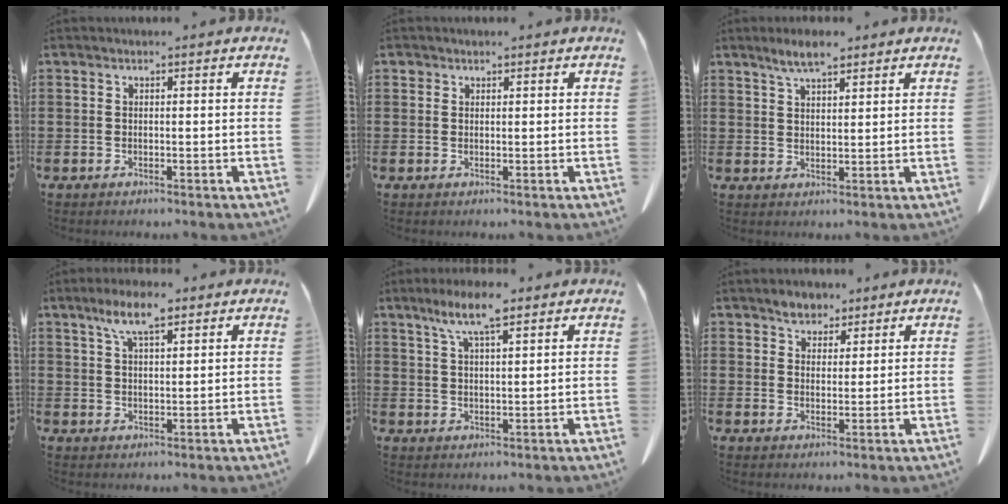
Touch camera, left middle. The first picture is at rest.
{"total": 0.9, "force": [0.7, 0.6, 0.1], "torque": [-0.006, 0.001, 0.016]}
{"total": 4.5, "force": [3.6, 1.0, 2.6], "torque": [-0.057, -0.002, 0.065]}
{"total": 6.4, "force": [4.1, 1.5, 4.7], "torque": [-0.099, -0.002, 0.071]}
{"total": 7.4, "force": [4.8, 1.5, 5.4], "torque": [-0.115, -0.001, 0.085]}
{"total": 3.7, "force": [3.2, 1.9, 0.5], "torque": [-0.021, 0.004, 0.063]}